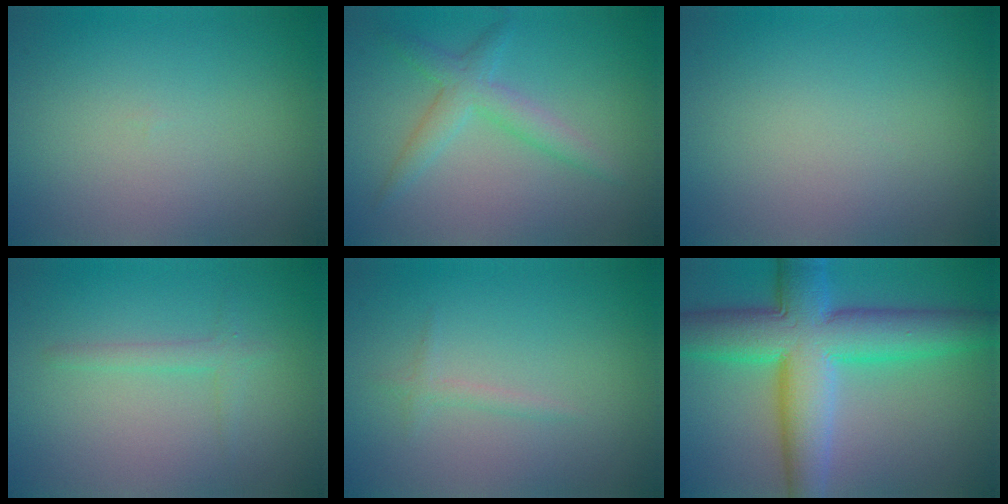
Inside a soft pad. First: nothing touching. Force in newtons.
{"total": 2.8, "press": 2.8, "slide": 0.1}
{"total": 0.0}
{"total": 1.4, "press": 1.4, "slide": 0.1}
{"total": 0.9, "press": 0.9, "slide": 0.0}
{"total": 11.1, "press": 11.1, "slide": 0.2}